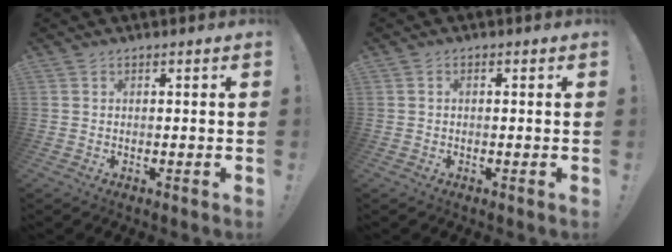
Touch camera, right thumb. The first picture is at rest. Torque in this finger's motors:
{"motor_torque": [-0.09, -0.14, -0.13, 0.06, 0.04]}